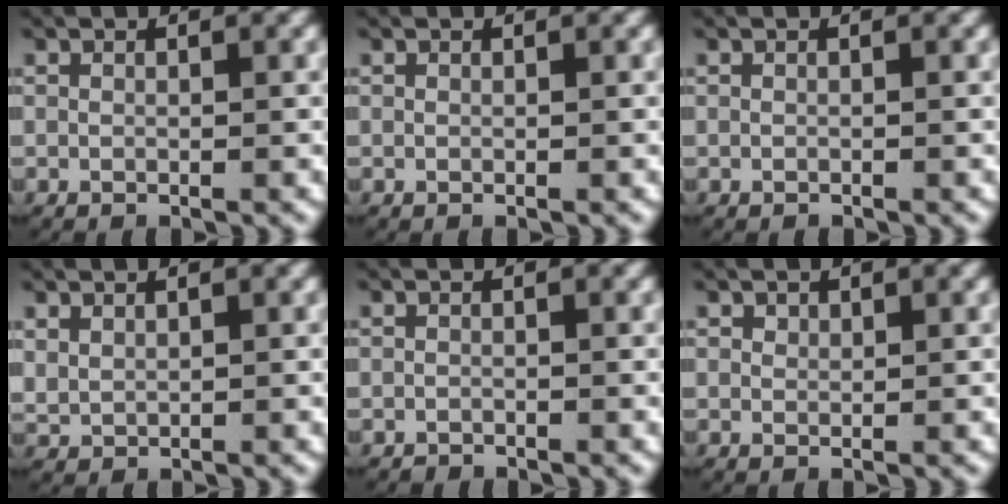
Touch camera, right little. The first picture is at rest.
{"total": 0.0}
{"total": 0.0}
{"total": 1.7, "force": [1.0, 1.3, 0.5], "torque": [-0.017, 0.002, 0.024]}
{"total": 0.6, "force": [-0.6, 0.0, -0.1], "torque": [-0.001, -0.005, -0.010]}
{"total": 0.7, "force": [0.5, 0.5, 0.2], "torque": [-0.007, -0.001, 0.013]}